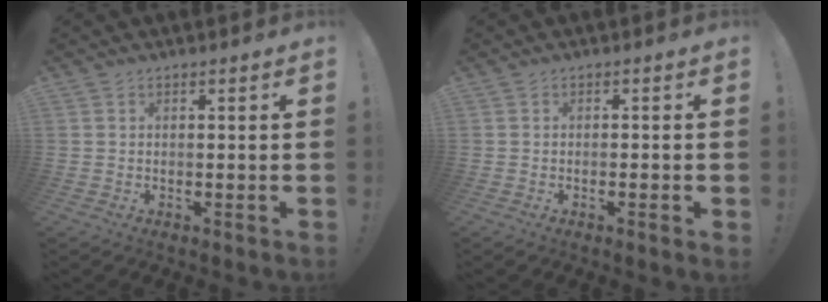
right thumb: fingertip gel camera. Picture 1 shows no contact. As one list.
[{"total": 1.5, "force": [-0.8, -0.2, 1.3], "torque": [-0.026, 0.001, -0.013]}]